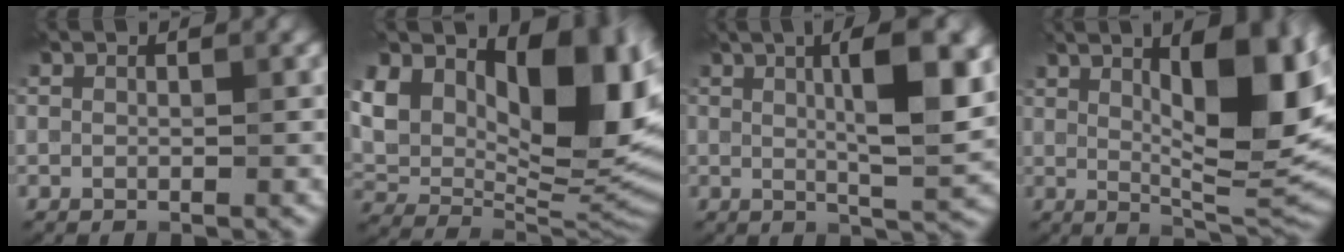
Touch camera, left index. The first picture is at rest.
{"total": 14.9, "force": [5.1, 8.5, 11.1], "torque": [-0.171, -0.005, 0.101]}
{"total": 8.9, "force": [2.0, 2.0, 8.4], "torque": [-0.113, 0.005, 0.032]}
{"total": 11.5, "force": [3.6, 3.1, 10.5], "torque": [-0.152, -0.003, 0.066]}